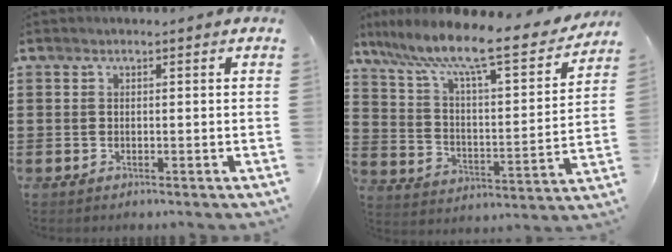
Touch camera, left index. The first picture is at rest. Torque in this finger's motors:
{"motor_torque": [2.14, 0.00, 0.17, -0.02]}